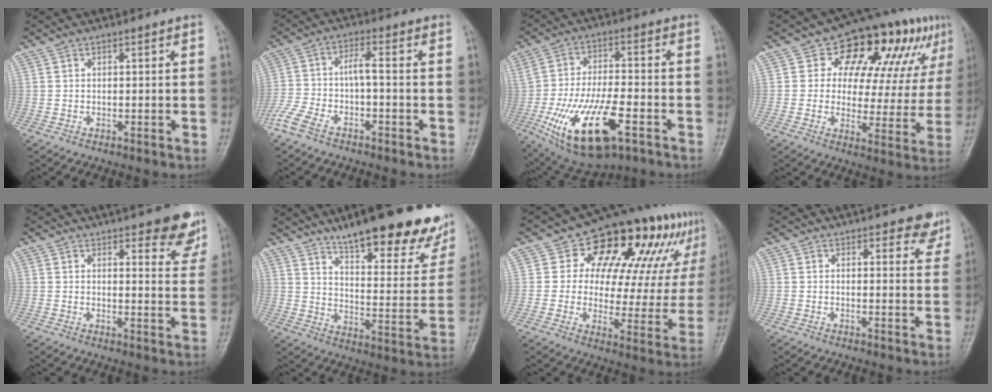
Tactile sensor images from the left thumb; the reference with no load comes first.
{"total": 7.4, "force": [-3.7, 1.7, 6.1], "torque": [-0.147, 0.027, -0.073]}
{"total": 18.2, "force": [-7.3, 7.2, 15.0], "torque": [-0.281, 0.014, -0.109]}
{"total": 18.2, "force": [8.4, 10.2, 12.5], "torque": [-0.107, -0.005, 0.113]}
{"total": 8.9, "force": [6.4, 2.8, 5.5], "torque": [-0.036, -0.035, 0.071]}
{"total": 25.9, "force": [18.5, 7.2, 16.6], "torque": [-0.190, -0.077, 0.256]}
{"total": 20.0, "force": [9.7, 11.4, 13.3], "torque": [-0.117, -0.009, 0.130]}
{"total": 4.4, "force": [3.2, 2.0, 2.2], "torque": [0.004, -0.017, 0.033]}